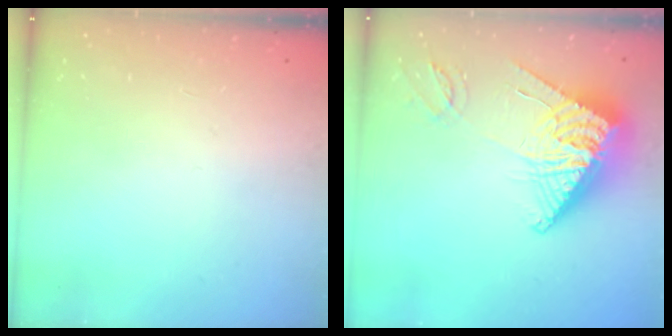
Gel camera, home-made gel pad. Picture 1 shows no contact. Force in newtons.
{"total": 14.6, "press": 14.5, "slide": 1.5}